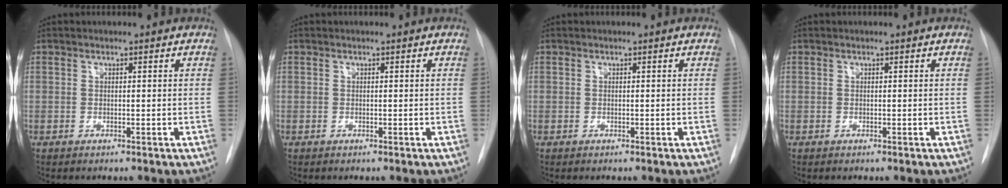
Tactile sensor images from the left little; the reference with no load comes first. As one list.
[{"total": 0.0}, {"total": 0.0}, {"total": 0.0}]